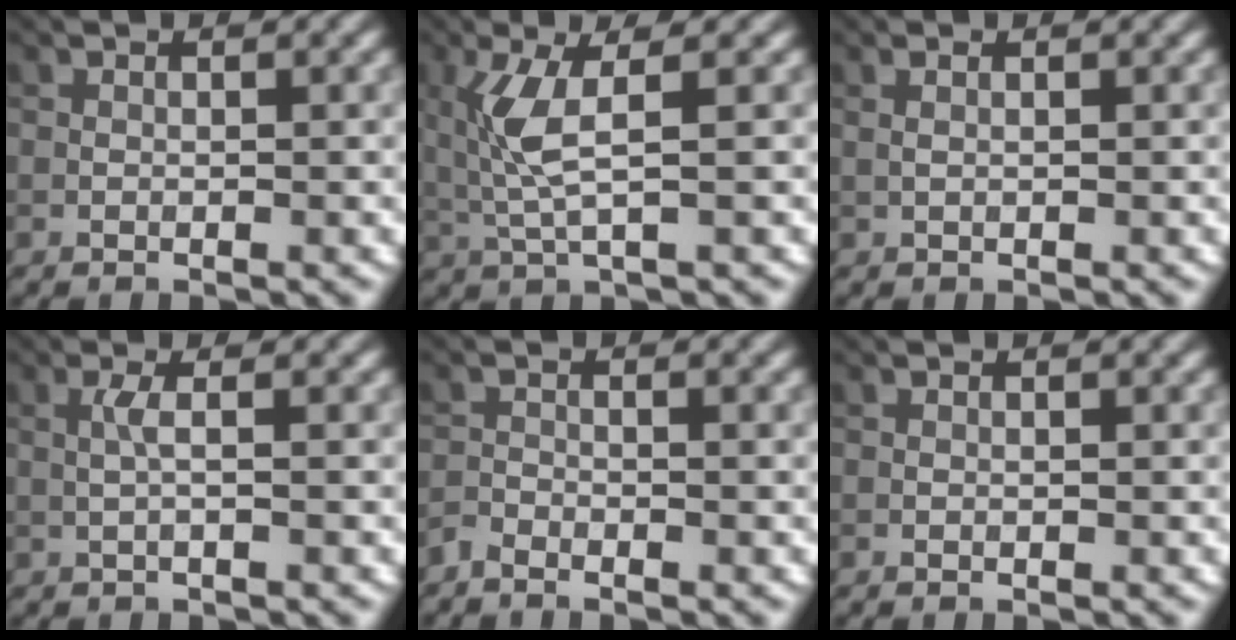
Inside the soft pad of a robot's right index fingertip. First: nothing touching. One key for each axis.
{"total": 4.0, "fx": 0.7, "fy": 0.8, "fz": 3.8, "tx": -0.093, "ty": -0.001, "tz": 0.020}
{"total": 0.8, "fx": 0.4, "fy": 0.3, "fz": 0.6, "tx": -0.013, "ty": -0.003, "tz": 0.007}
{"total": 1.3, "fx": 0.1, "fy": 0.1, "fz": 1.3, "tx": -0.030, "ty": 0.001, "tz": 0.002}
{"total": 1.4, "fx": -1.3, "fy": 0.2, "fz": 0.5, "tx": -0.013, "ty": -0.003, "tz": -0.033}
{"total": 0.0}